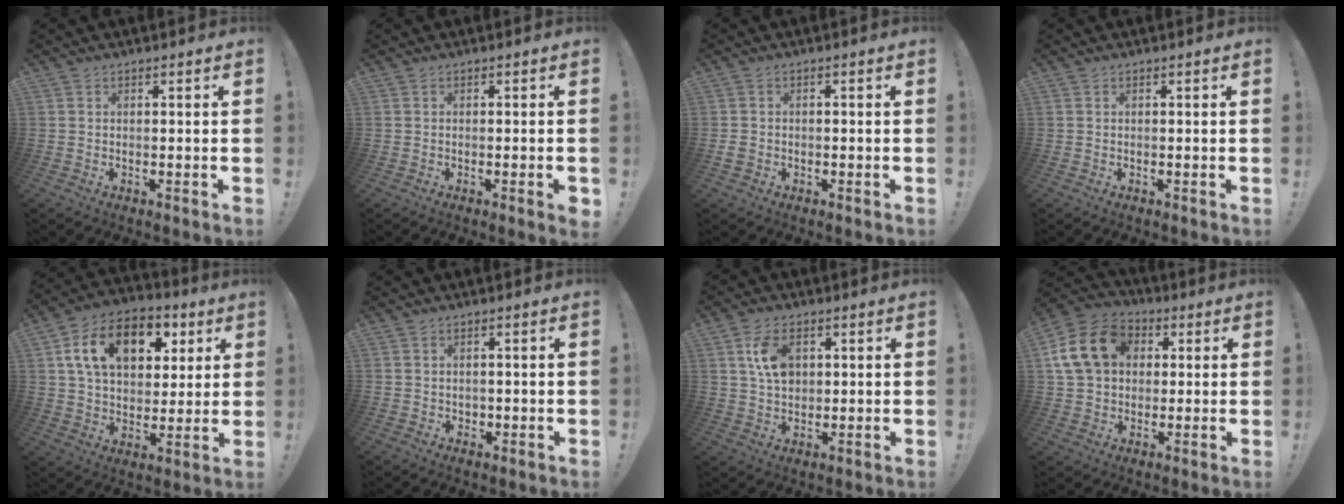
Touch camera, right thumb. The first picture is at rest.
{"total": 2.2, "force": [-0.8, -0.2, 2.1], "torque": [-0.025, -0.007, -0.013]}
{"total": 2.3, "force": [-0.8, 1.8, 1.2], "torque": [-0.016, 0.009, -0.013]}
{"total": 0.0}
{"total": 17.4, "force": [6.8, 11.4, 11.2], "torque": [-0.178, -0.015, 0.123]}
{"total": 1.2, "force": [0.2, 1.2, 0.3], "torque": [0.002, -0.002, 0.002]}
{"total": 8.8, "force": [2.6, 5.9, 6.0], "torque": [-0.094, -0.001, 0.050]}
{"total": 16.8, "force": [4.4, 13.3, 9.3], "torque": [-0.158, 0.004, 0.088]}